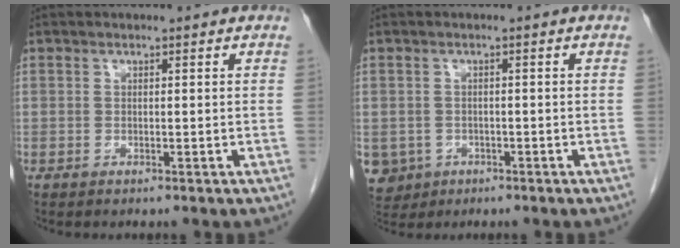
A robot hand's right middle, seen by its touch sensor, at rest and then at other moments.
{"total": 7.0, "force": [-2.9, 6.2, 1.5], "torque": [-0.048, 0.003, -0.040]}